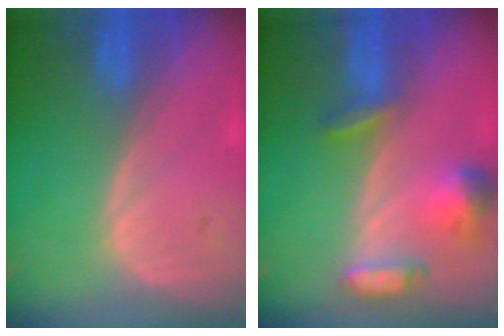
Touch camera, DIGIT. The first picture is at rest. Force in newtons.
{"total": 6.5, "press": 6.3, "slide": 1.8}